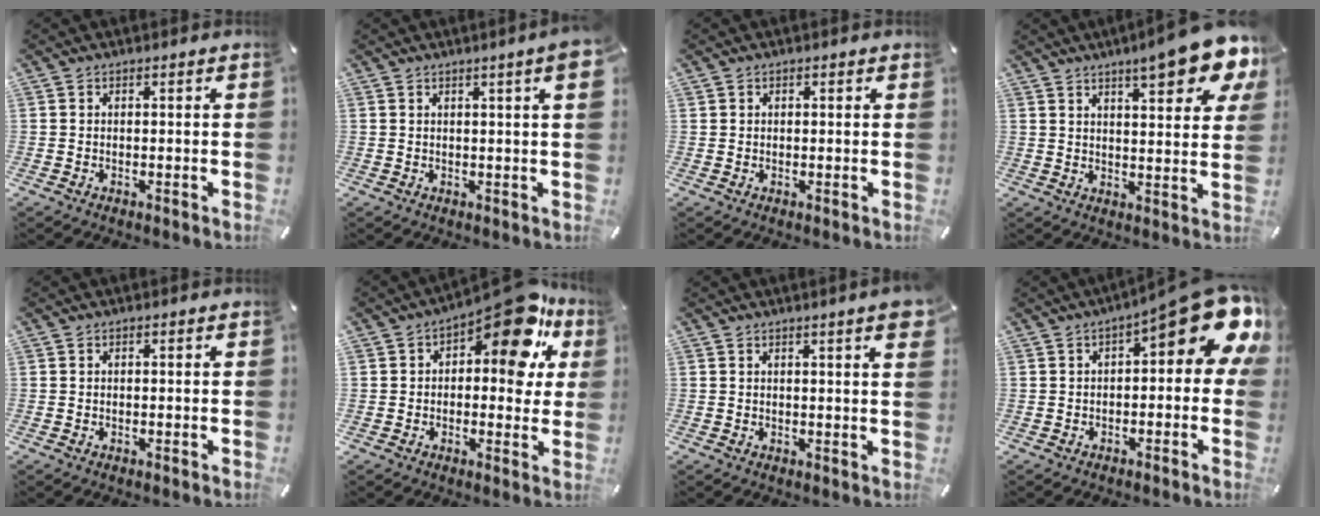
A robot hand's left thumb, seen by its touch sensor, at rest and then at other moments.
{"total": 4.5, "force": [1.8, 0.4, 4.1], "torque": [-0.061, -0.004, 0.027]}
{"total": 0.6, "force": [0.2, 0.6, 0.1], "torque": [0.000, 0.003, 0.004]}
{"total": 13.2, "force": [8.7, 3.2, 9.4], "torque": [-0.133, -0.047, 0.142]}
{"total": 0.0}
{"total": 15.2, "force": [8.5, 7.2, 10.4], "torque": [-0.138, -0.061, 0.141]}
{"total": 3.8, "force": [1.9, 0.4, 3.3], "torque": [-0.056, -0.005, 0.031]}
{"total": 15.8, "force": [6.3, 5.4, 13.5], "torque": [-0.171, -0.050, 0.099]}